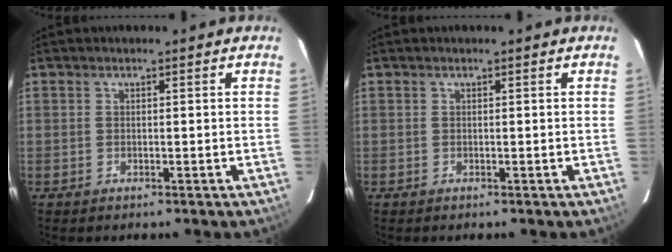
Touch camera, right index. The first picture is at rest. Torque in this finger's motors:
{"motor_torque": [-0.01, -0.01, 0.03, 0.00]}